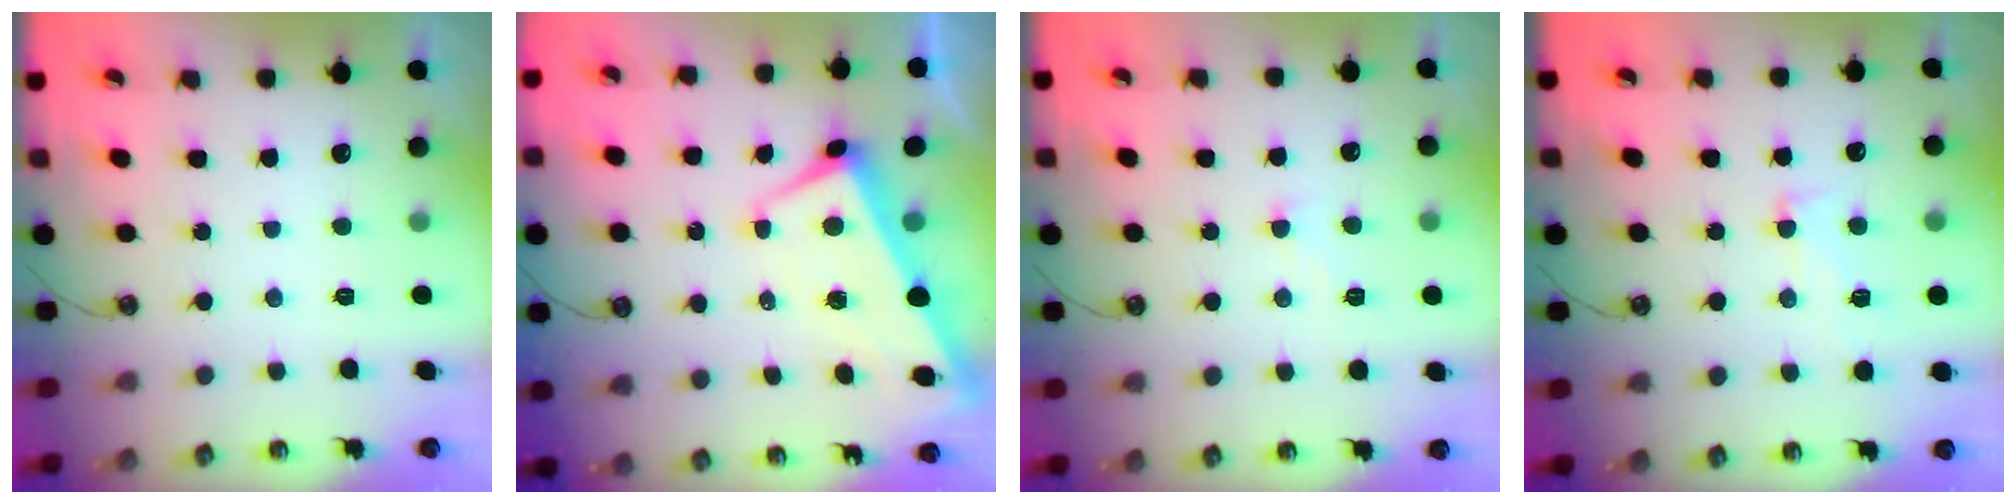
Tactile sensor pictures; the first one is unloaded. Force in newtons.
{"total": 1.2, "press": 0.3, "slide": 1.1}
{"total": 0.7, "press": 0.6, "slide": 0.4}
{"total": 5.4, "press": 5.3, "slide": 1.3}